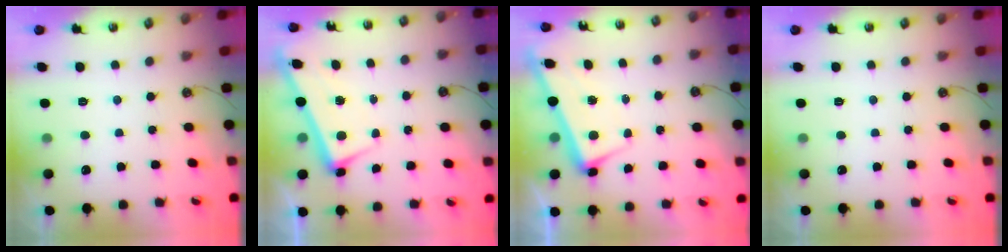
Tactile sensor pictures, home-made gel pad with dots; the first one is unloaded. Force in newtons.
{"total": 2.9, "press": 2.9, "slide": 0.4}
{"total": 2.5, "press": 2.4, "slide": 0.6}
{"total": 0.0}